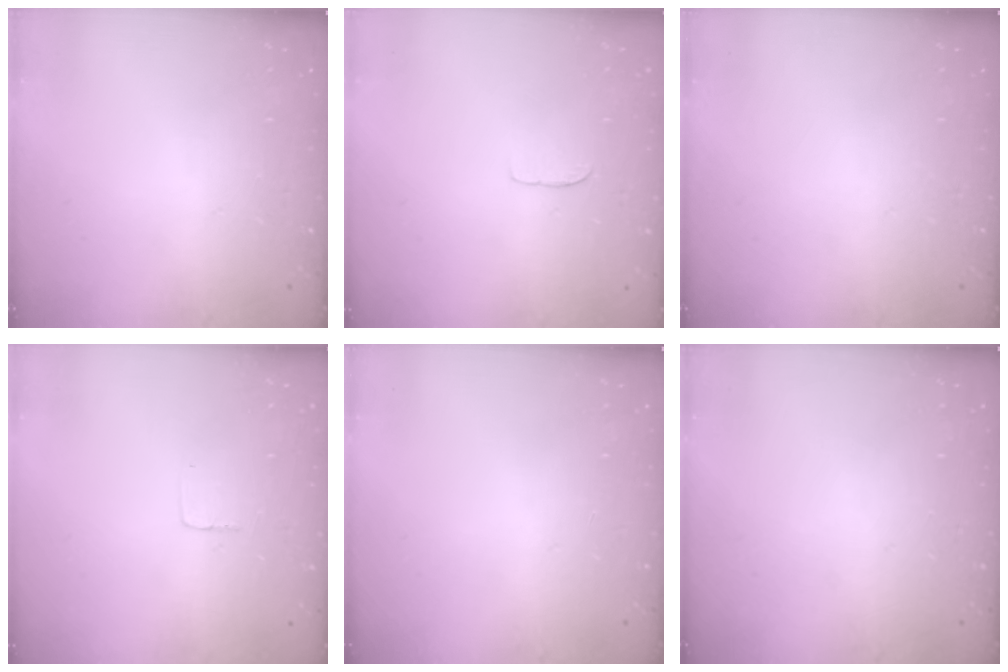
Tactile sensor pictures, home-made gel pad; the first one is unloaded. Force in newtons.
{"total": 3.1, "press": 3.1, "slide": 0.2}
{"total": 0.0}
{"total": 1.9, "press": 1.9, "slide": 0.1}
{"total": 0.0}
{"total": 0.0}